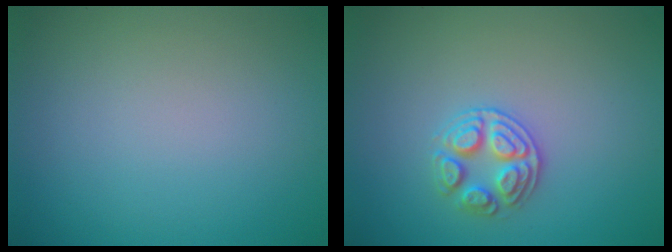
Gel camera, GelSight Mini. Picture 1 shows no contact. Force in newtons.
{"total": 2.6, "press": 2.6, "slide": 0.6}